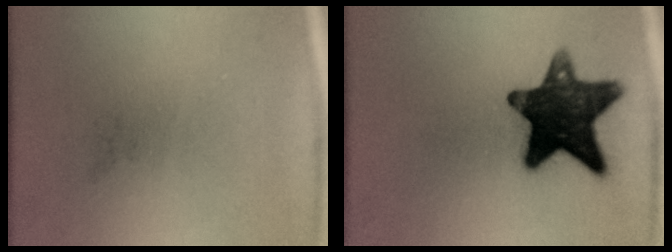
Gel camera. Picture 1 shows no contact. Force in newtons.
{"total": 14.3}